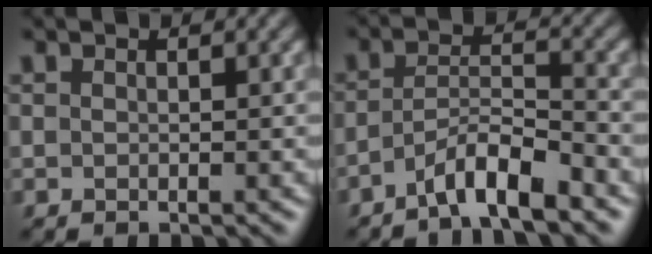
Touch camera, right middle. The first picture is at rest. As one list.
[{"total": 4.5, "force": [-3.3, 0.8, 3.1], "torque": [-0.051, 0.008, -0.064]}]